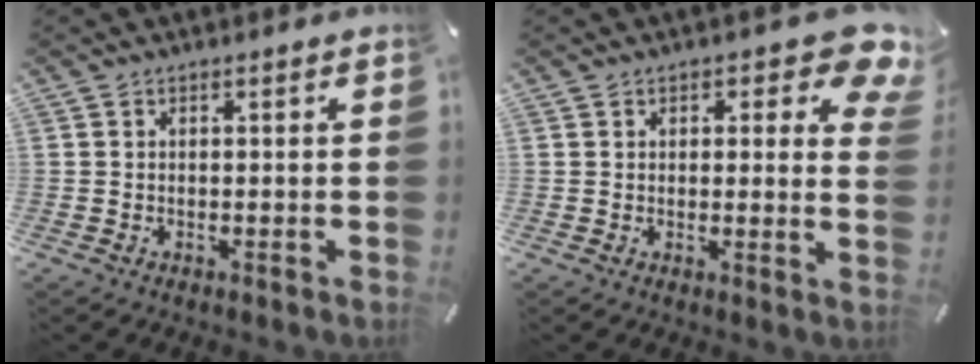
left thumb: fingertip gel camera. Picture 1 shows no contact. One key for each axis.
{"total": 8.0, "fx": 4.1, "fy": 3.6, "fz": 5.9, "tx": -0.063, "ty": -0.021, "tz": 0.064}